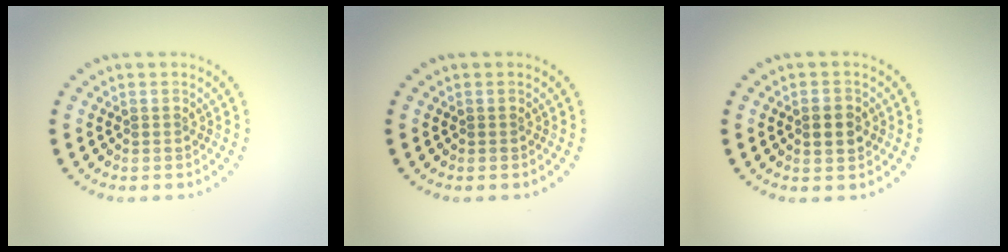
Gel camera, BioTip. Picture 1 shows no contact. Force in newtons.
{"total": 0.0}
{"total": 2.4, "press": 2.4, "slide": 0.1}